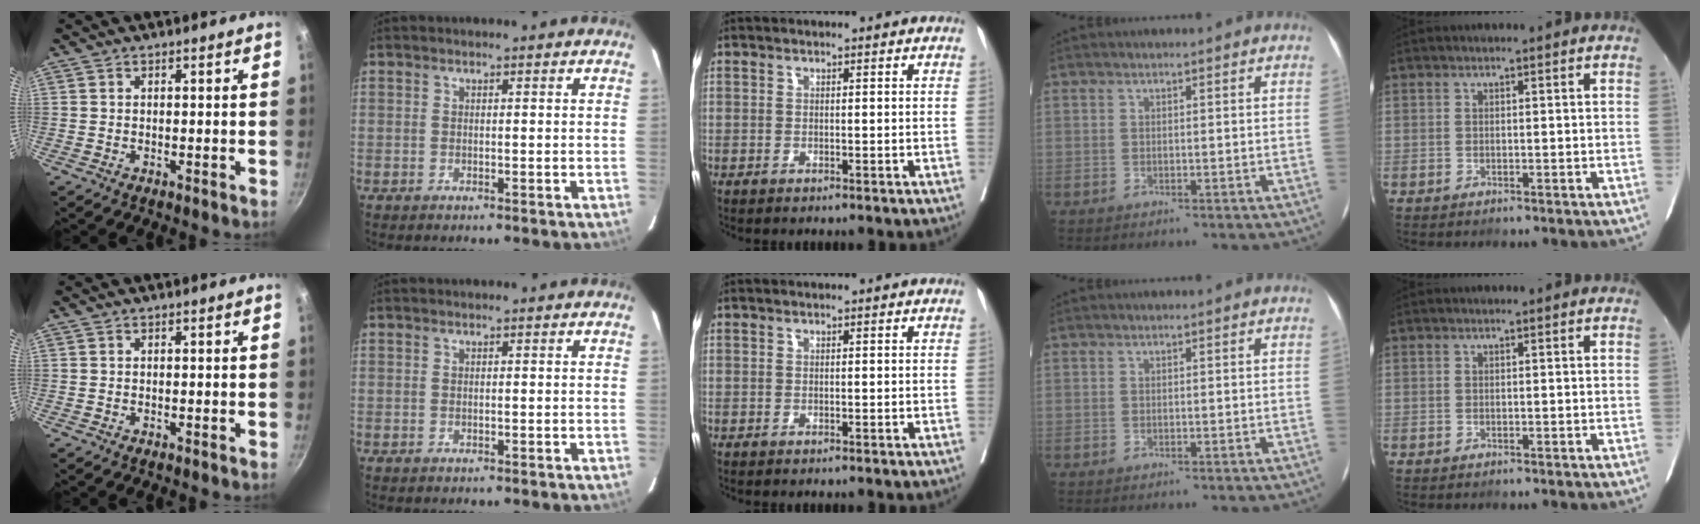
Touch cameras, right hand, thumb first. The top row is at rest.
{}